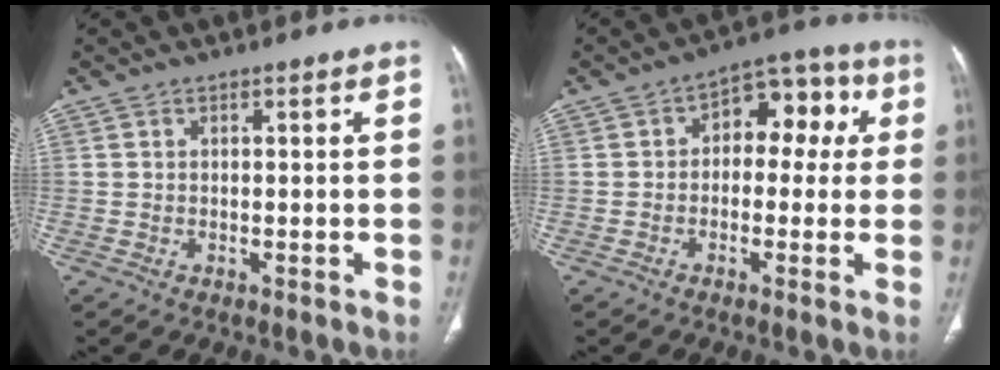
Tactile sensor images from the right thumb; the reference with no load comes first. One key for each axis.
{"total": 10.4, "fx": 1.6, "fy": 6.7, "fz": 7.7, "tx": -0.051, "ty": 0.037, "tz": 0.012}